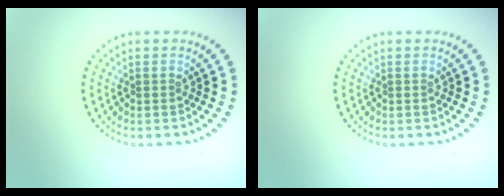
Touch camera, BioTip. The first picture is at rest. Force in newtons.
{"total": 0.0}